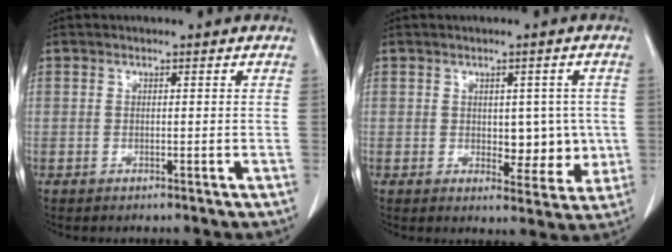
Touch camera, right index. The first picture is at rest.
{"total": 6.0, "force": [0.0, 3.6, 4.8], "torque": [-0.047, 0.003, 0.011]}